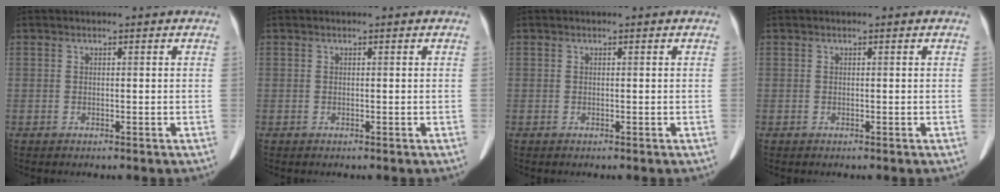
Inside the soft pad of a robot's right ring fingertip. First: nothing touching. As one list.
[{"total": 0.0}, {"total": 0.0}, {"total": 0.0}]